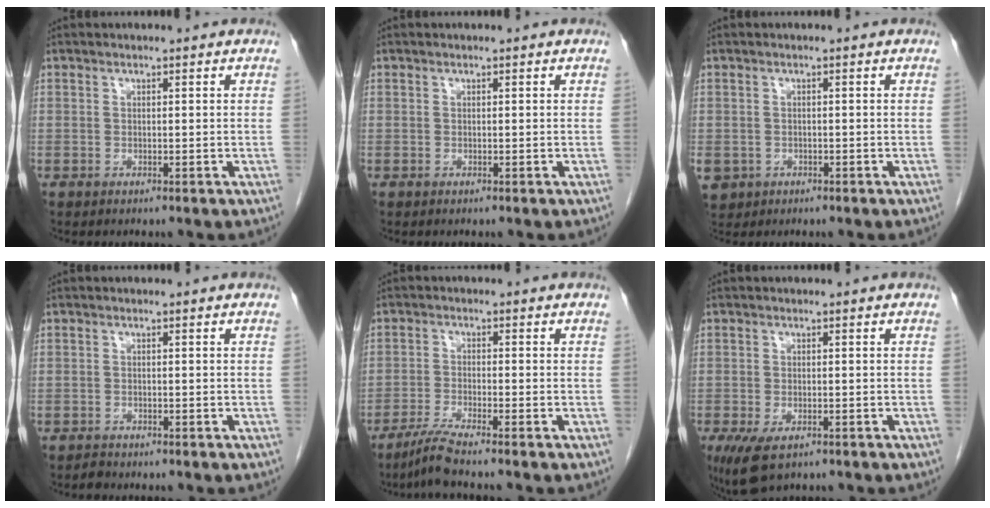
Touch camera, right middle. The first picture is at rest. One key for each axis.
{"total": 0.0}
{"total": 4.6, "fx": -2.0, "fy": 4.0, "fz": 1.2, "tx": -0.031, "ty": -0.001, "tz": -0.028}
{"total": 0.9, "fx": -0.9, "fy": 0.2, "fz": 0.0, "tx": -0.005, "ty": -0.002, "tz": -0.016}
{"total": 4.2, "fx": -3.5, "fy": -1.1, "fz": 2.0, "tx": -0.047, "ty": -0.018, "tz": -0.076}
{"total": 5.7, "fx": -3.4, "fy": 2.6, "fz": 3.7, "tx": -0.071, "ty": -0.012, "tz": -0.054}